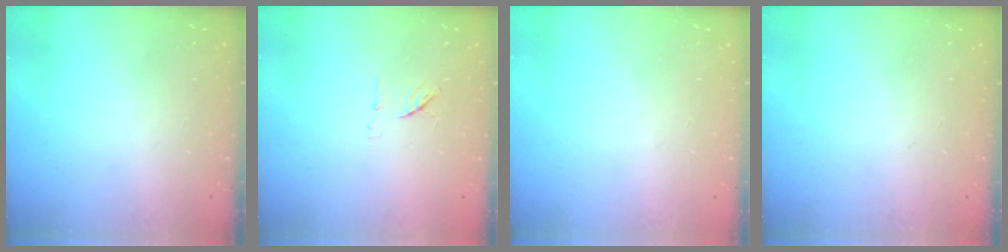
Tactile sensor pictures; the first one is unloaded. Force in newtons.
{"total": 6.8, "press": 6.6, "slide": 1.2}
{"total": 0.0}
{"total": 0.0}